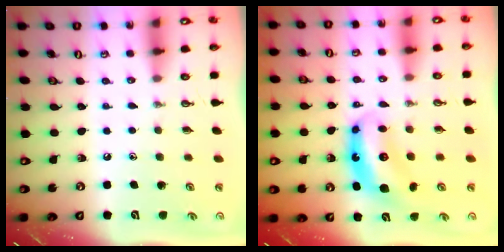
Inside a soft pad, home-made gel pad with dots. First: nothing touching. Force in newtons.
{"total": 7.5, "press": 7.4, "slide": 0.7}